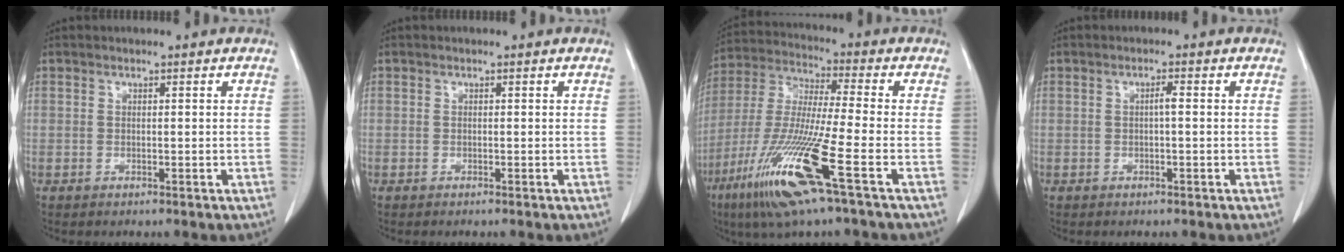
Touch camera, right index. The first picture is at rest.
{"total": 0.0}
{"total": 16.2, "force": [-7.6, -0.2, 14.3], "torque": [-0.311, -0.038, -0.150]}
{"total": 1.2, "force": [0.0, 0.1, 1.2], "torque": [-0.022, 0.003, 0.000]}